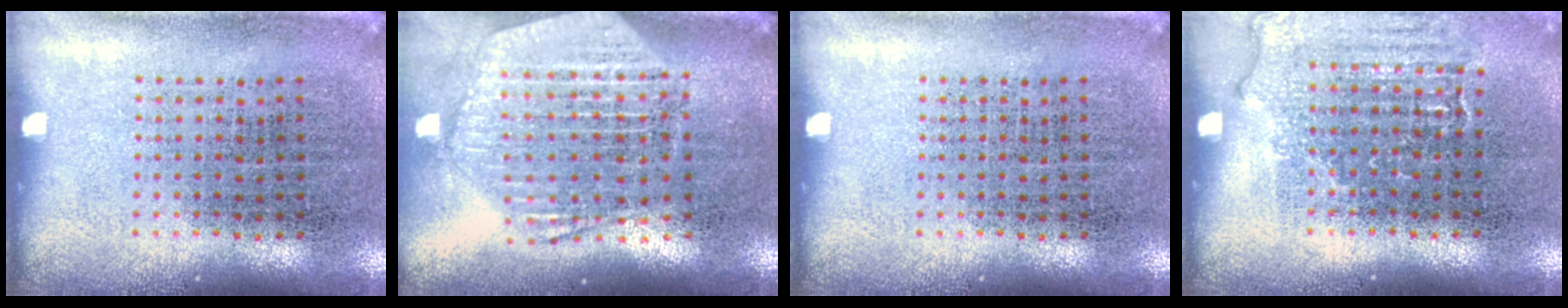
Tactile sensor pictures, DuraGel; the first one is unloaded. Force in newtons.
{"total": 2.6, "press": 2.2, "slide": 1.4}
{"total": 0.0}
{"total": 1.1, "press": 1.0, "slide": 0.1}